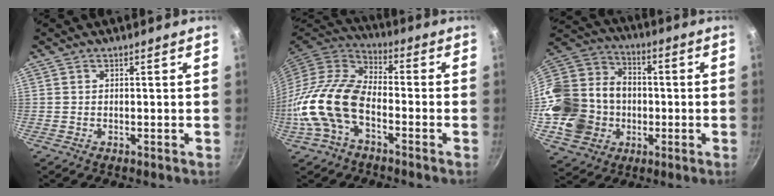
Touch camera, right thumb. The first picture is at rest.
{"total": 16.4, "force": [-5.1, 9.4, 12.4], "torque": [-0.230, 0.046, -0.115]}
{"total": 22.9, "force": [-3.4, 19.2, 12.0], "torque": [-0.228, 0.047, -0.045]}